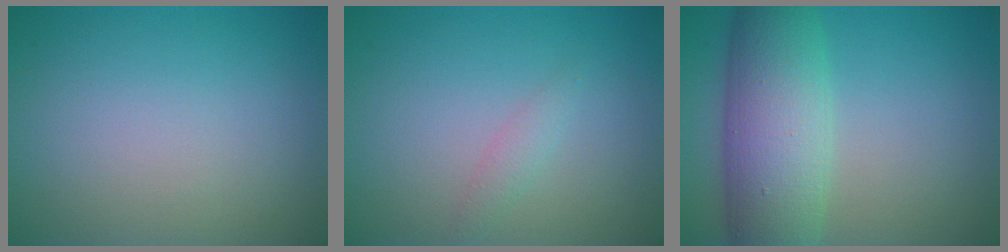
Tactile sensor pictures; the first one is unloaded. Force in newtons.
{"total": 1.2, "press": 1.2, "slide": 0.0}
{"total": 8.7, "press": 8.7, "slide": 0.3}